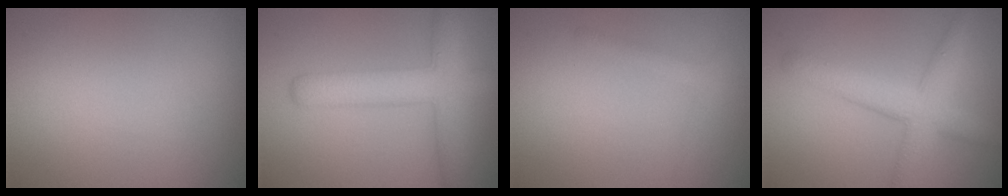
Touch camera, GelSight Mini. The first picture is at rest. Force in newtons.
{"total": 4.6, "press": 4.5, "slide": 0.2}
{"total": 1.4, "press": 1.4, "slide": 0.1}
{"total": 4.6, "press": 4.6, "slide": 0.1}